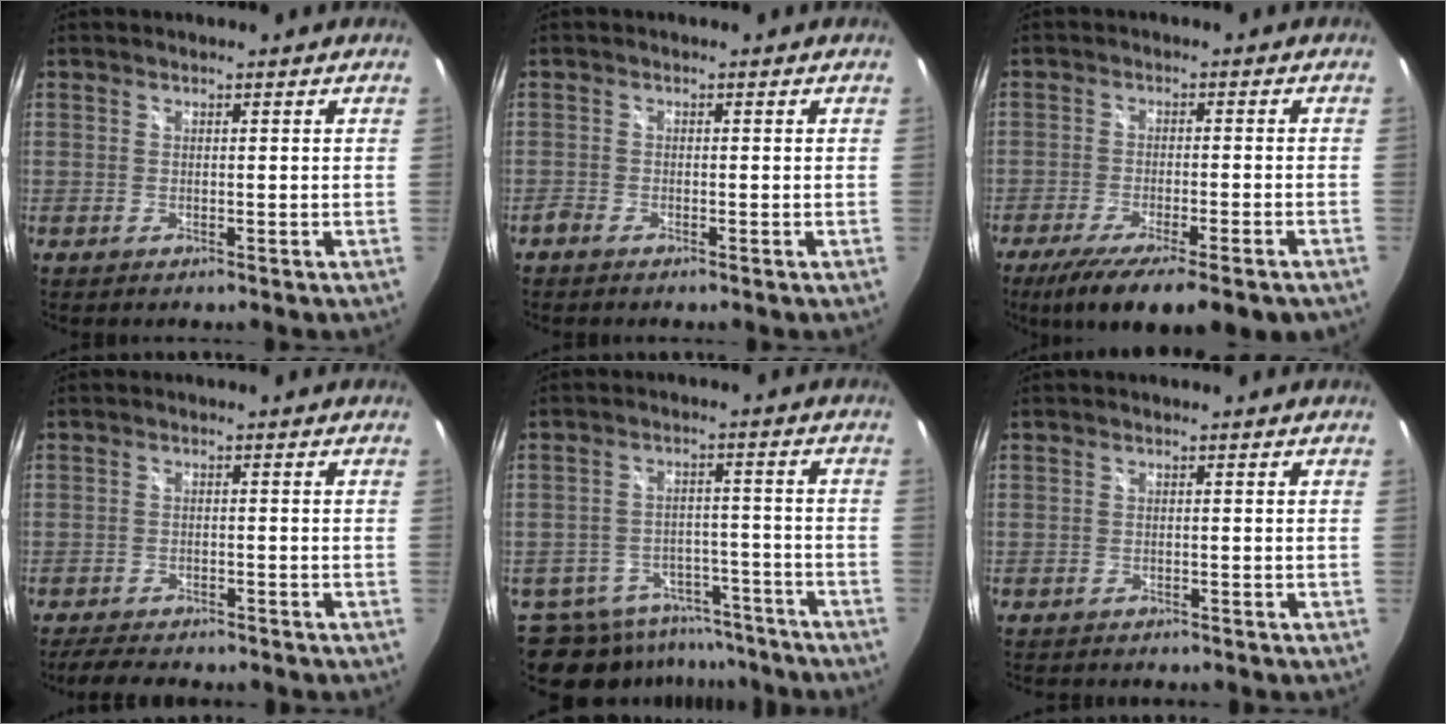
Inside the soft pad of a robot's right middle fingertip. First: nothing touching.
{"total": 1.1, "force": [-1.0, 0.3, 0.3], "torque": [-0.012, -0.002, -0.022]}
{"total": 14.3, "force": [-10.5, 2.4, 9.4], "torque": [-0.177, -0.053, -0.162]}
{"total": 6.9, "force": [-6.2, 1.8, 2.5], "torque": [-0.066, -0.012, -0.095]}
{"total": 18.4, "force": [-15.6, 8.3, 5.3], "torque": [-0.130, 0.024, -0.207]}
{"total": 2.7, "force": [-2.5, 0.6, 0.7], "torque": [-0.016, -0.014, -0.038]}